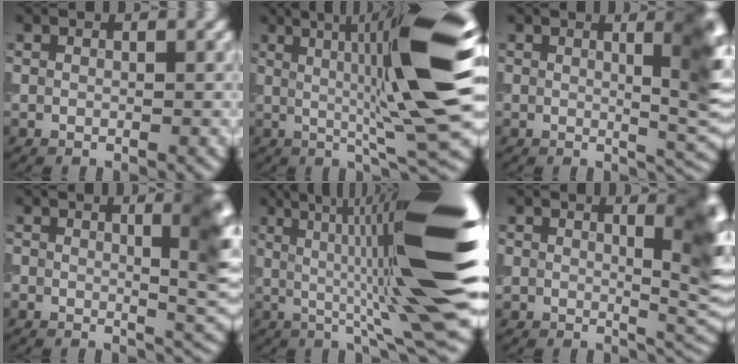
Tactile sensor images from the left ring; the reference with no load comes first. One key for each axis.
{"total": 13.0, "fx": 1.9, "fy": 2.0, "fz": 12.7, "tx": -0.176, "ty": 0.015, "tz": 0.025}
{"total": 6.4, "fx": 1.5, "fy": 1.6, "fz": 6.1, "tx": -0.062, "ty": 0.001, "tz": 0.022}
{"total": 5.8, "fx": 1.1, "fy": 1.6, "fz": 5.5, "tx": -0.054, "ty": 0.000, "tz": 0.013}
{"total": 14.1, "fx": 1.3, "fy": 2.3, "fz": 13.8, "tx": -0.193, "ty": 0.022, "tz": 0.015}
{"total": 6.0, "fx": 1.7, "fy": 1.9, "fz": 5.4, "tx": -0.065, "ty": -0.008, "tz": 0.027}